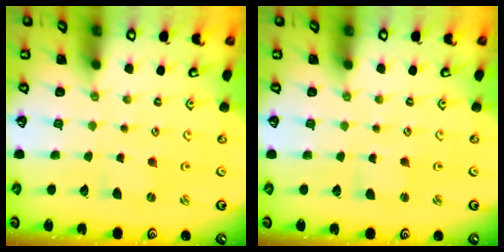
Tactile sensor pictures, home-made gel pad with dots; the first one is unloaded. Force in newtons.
{"total": 2.0, "press": 2.0, "slide": 0.3}